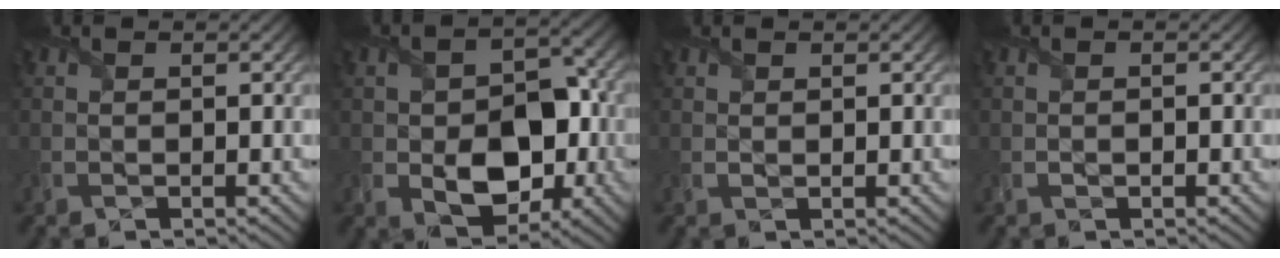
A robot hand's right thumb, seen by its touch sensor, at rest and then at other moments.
{"total": 8.0, "force": [-1.7, 5.4, 5.7], "torque": [-0.093, -0.015, -0.024]}
{"total": 0.7, "force": [0.5, 0.4, 0.2], "torque": [-0.006, -0.002, 0.013]}
{"total": 0.0}